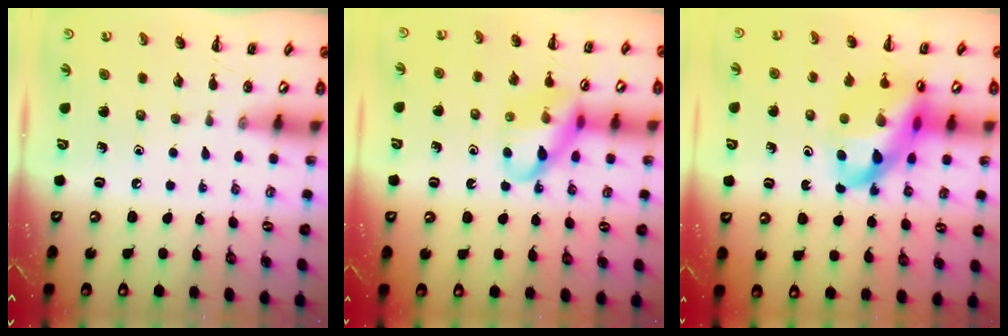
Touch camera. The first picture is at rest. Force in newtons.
{"total": 13.4, "press": 13.2, "slide": 2.3}
{"total": 17.9, "press": 17.3, "slide": 4.5}